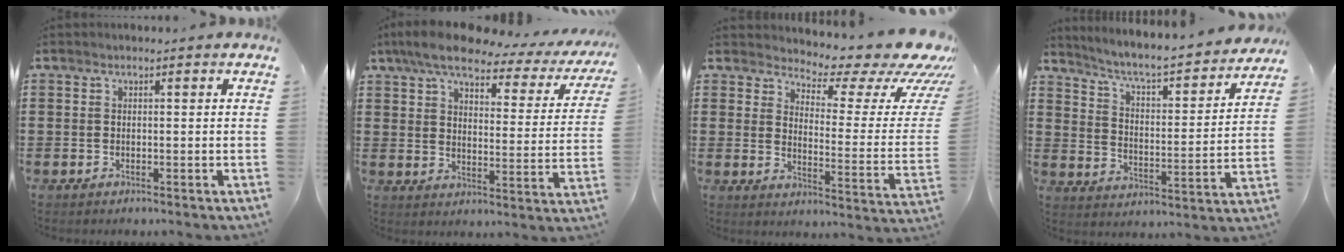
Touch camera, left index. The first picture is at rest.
{"total": 7.9, "force": [6.3, 1.9, 4.4], "torque": [-0.103, -0.028, 0.105]}
{"total": 7.1, "force": [6.1, 1.8, 3.3], "torque": [-0.060, -0.052, 0.098]}
{"total": 4.7, "force": [4.2, 0.5, 2.1], "torque": [-0.063, -0.035, 0.060]}